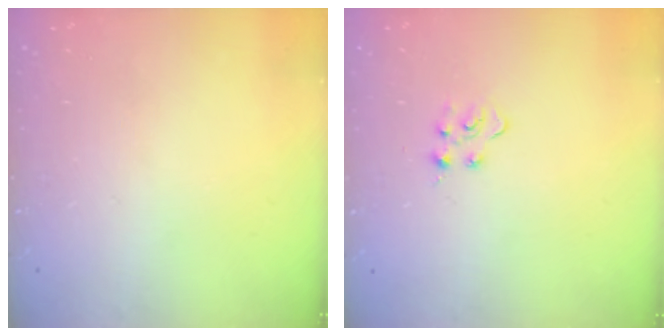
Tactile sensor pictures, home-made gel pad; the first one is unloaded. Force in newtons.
{"total": 2.9, "press": 2.8, "slide": 0.4}